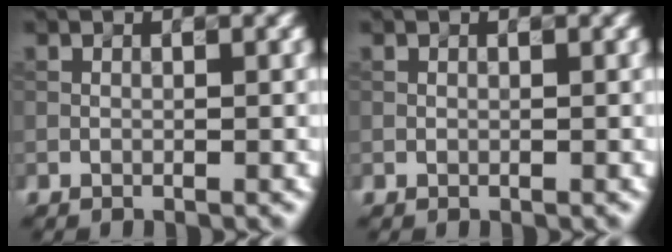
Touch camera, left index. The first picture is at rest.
{"total": 0.0}